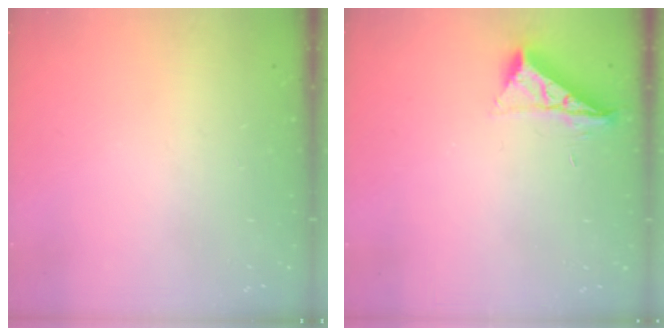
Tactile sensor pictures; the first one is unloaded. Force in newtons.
{"total": 7.7, "press": 7.7, "slide": 0.3}